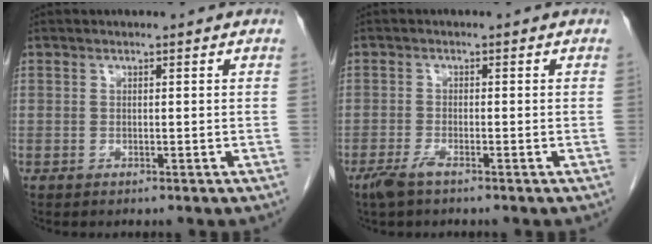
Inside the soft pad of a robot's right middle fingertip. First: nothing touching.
{"total": 2.6, "force": [-1.9, 0.4, 1.8], "torque": [-0.043, -0.005, -0.038]}